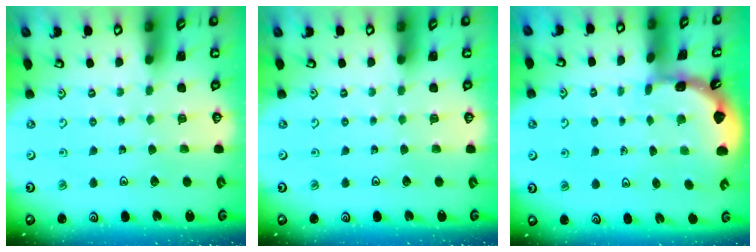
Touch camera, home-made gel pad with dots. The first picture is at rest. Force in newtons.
{"total": 0.0}
{"total": 1.7, "press": 1.6, "slide": 0.1}